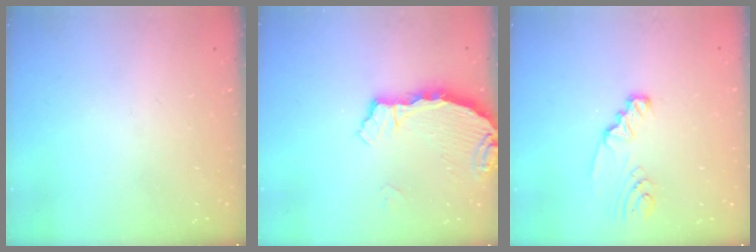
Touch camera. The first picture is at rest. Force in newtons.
{"total": 3.4, "press": 3.3, "slide": 0.4}
{"total": 3.0, "press": 3.0, "slide": 0.3}